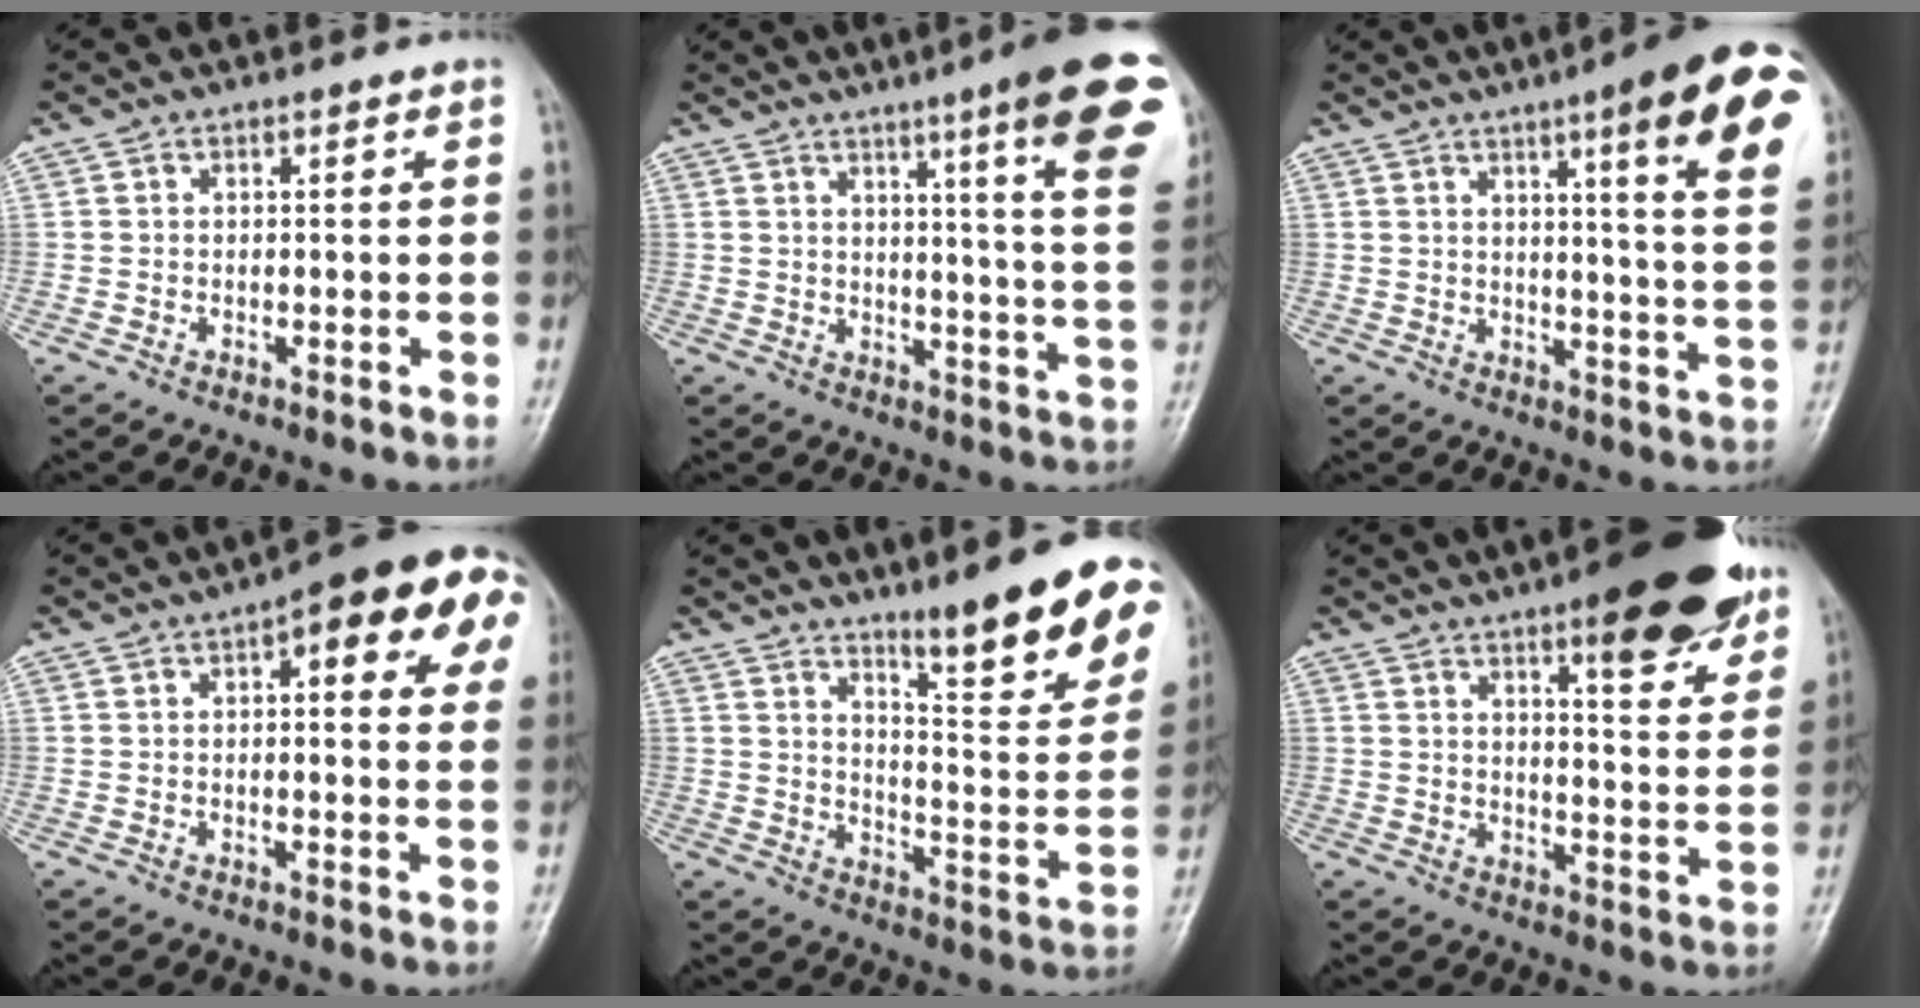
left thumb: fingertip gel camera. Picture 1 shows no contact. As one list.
[{"total": 19.4, "force": [10.5, 1.5, 16.2], "torque": [-0.187, -0.043, 0.120]}, {"total": 18.9, "force": [9.2, 2.7, 16.3], "torque": [-0.184, -0.038, 0.109]}, {"total": 16.0, "force": [5.8, 5.6, 13.8], "torque": [-0.144, 0.009, 0.058]}, {"total": 18.1, "force": [11.8, 3.5, 13.2], "torque": [-0.136, -0.074, 0.176]}, {"total": 16.9, "force": [10.6, 4.7, 12.3], "torque": [-0.122, -0.054, 0.146]}]